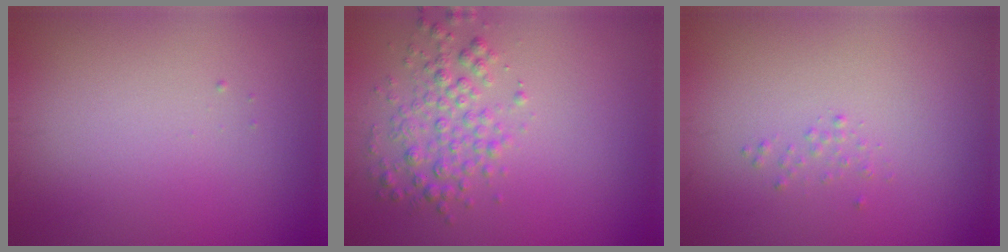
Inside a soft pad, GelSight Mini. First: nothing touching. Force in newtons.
{"total": 2.9, "press": 2.9, "slide": 0.1}
{"total": 0.5, "press": 0.5, "slide": 0.0}